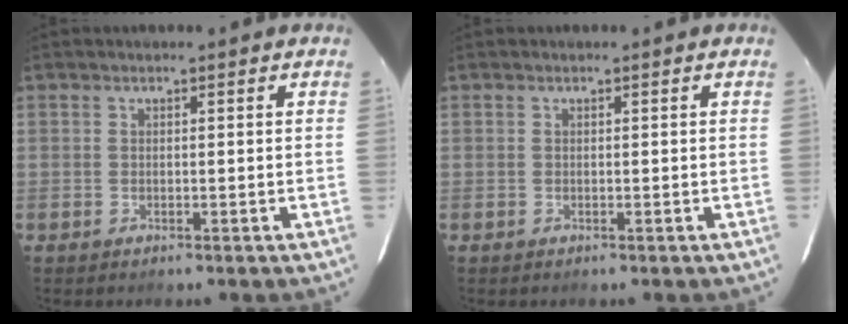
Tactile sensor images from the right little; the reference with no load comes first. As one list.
[{"total": 0.0}]